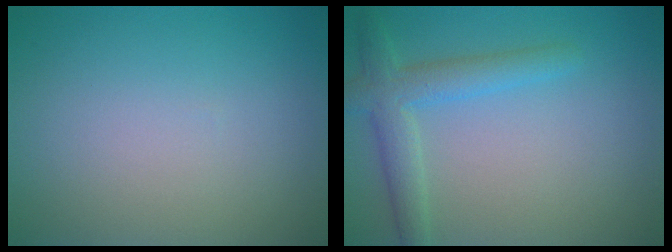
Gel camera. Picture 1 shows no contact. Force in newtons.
{"total": 3.5, "press": 3.5, "slide": 0.2}